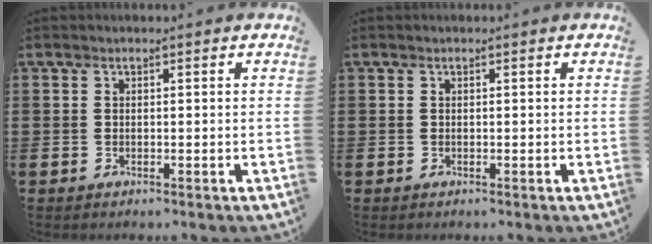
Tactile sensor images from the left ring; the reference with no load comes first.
{"total": 0.0}